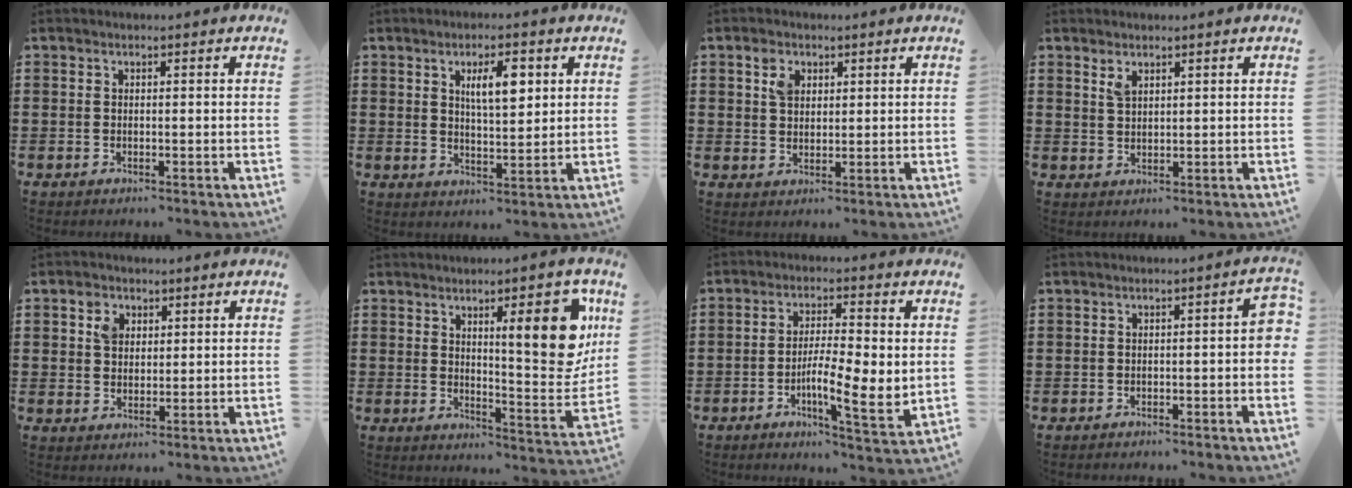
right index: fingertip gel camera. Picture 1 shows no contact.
{"total": 5.9, "force": [2.2, 2.1, 5.1], "torque": [-0.089, 0.002, 0.031]}
{"total": 3.3, "force": [1.7, 2.3, 1.6], "torque": [-0.033, 0.004, 0.029]}
{"total": 1.7, "force": [1.2, 0.8, 0.9], "torque": [-0.020, 0.002, 0.022]}
{"total": 3.4, "force": [1.5, 2.7, 1.4], "torque": [-0.038, 0.010, 0.027]}
{"total": 12.5, "force": [5.1, 3.6, 10.9], "torque": [-0.143, -0.023, 0.077]}
{"total": 7.3, "force": [-1.1, 1.5, 7.1], "torque": [-0.128, -0.007, -0.021]}
{"total": 2.9, "force": [-1.4, 0.6, 2.4], "torque": [-0.031, 0.001, -0.029]}